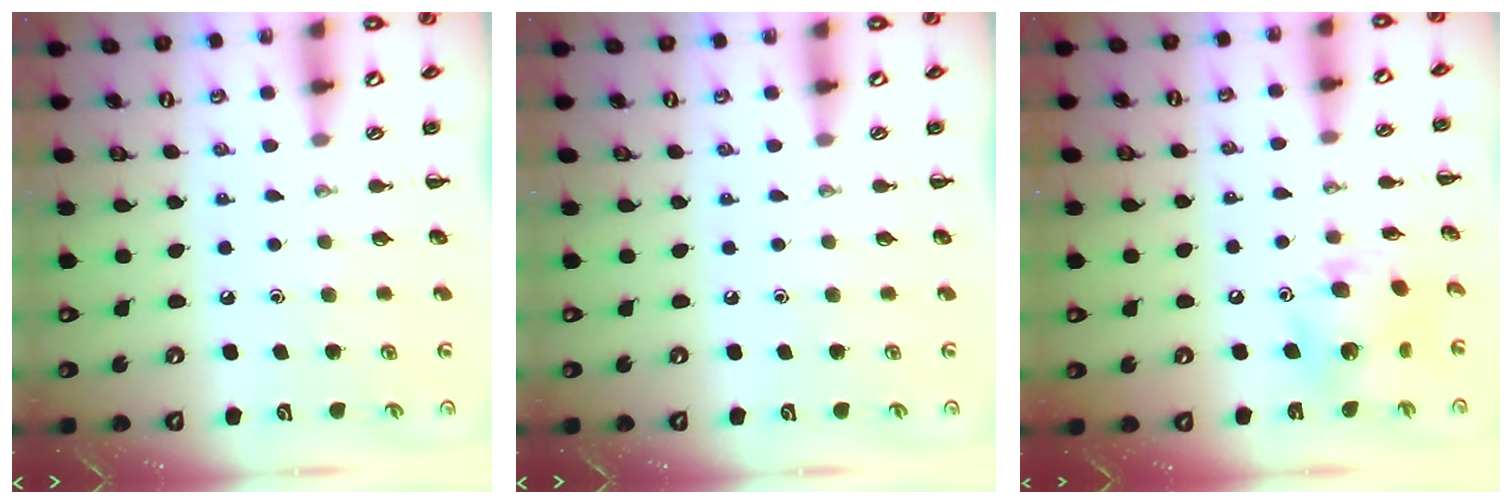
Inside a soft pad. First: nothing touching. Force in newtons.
{"total": 0.0}
{"total": 10.4, "press": 10.4, "slide": 0.5}